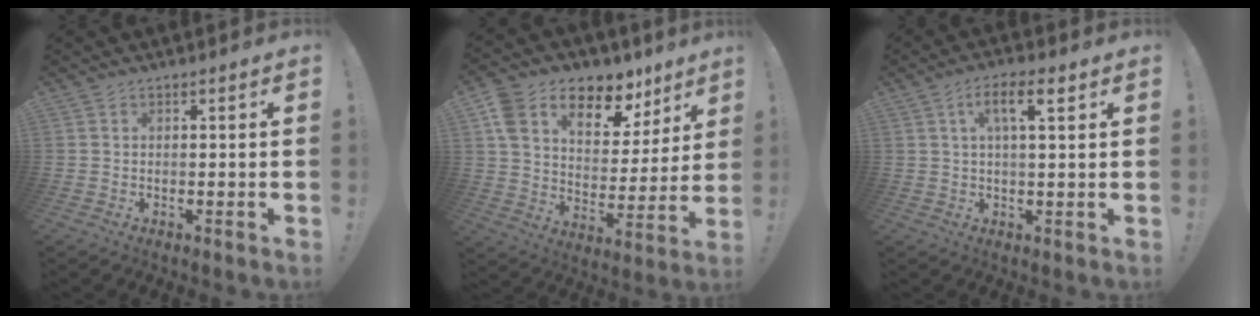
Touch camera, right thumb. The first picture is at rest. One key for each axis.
{"total": 14.7, "fx": 9.2, "fy": 8.6, "fz": 7.7, "tx": -0.127, "ty": -0.055, "tz": 0.164}
{"total": 6.7, "fx": 2.3, "fy": 1.9, "fz": 6.1, "tx": -0.104, "ty": 0.000, "tz": 0.033}